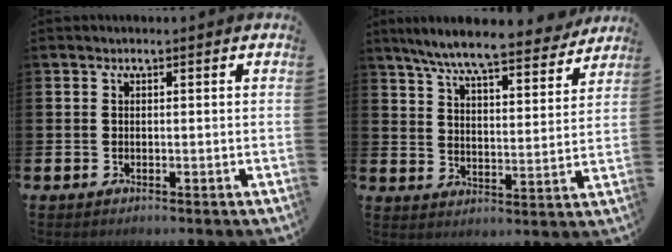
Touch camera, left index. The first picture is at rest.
{"total": 8.6, "force": [7.9, 0.7, 3.2], "torque": [-0.077, -0.050, 0.135]}